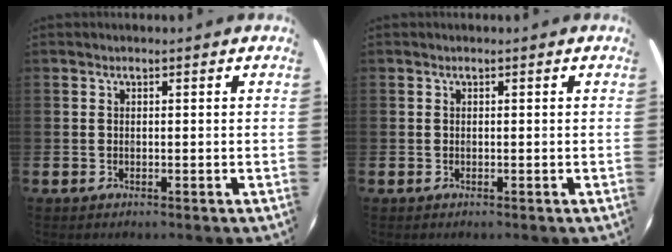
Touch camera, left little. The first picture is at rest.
{"total": 0.0}